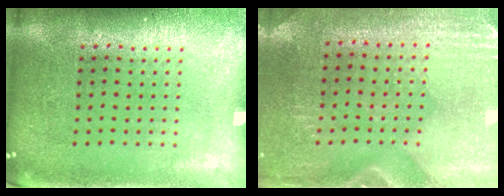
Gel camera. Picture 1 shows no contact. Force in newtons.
{"total": 3.0, "press": 2.6, "slide": 1.4}